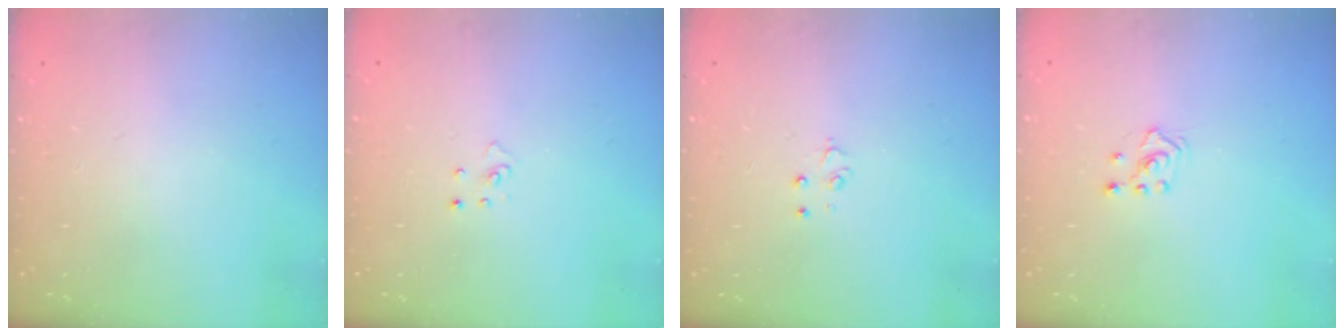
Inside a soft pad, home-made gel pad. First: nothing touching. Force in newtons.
{"total": 3.0, "press": 2.9, "slide": 0.3}
{"total": 2.8, "press": 2.8, "slide": 0.3}
{"total": 2.1, "press": 1.8, "slide": 0.9}